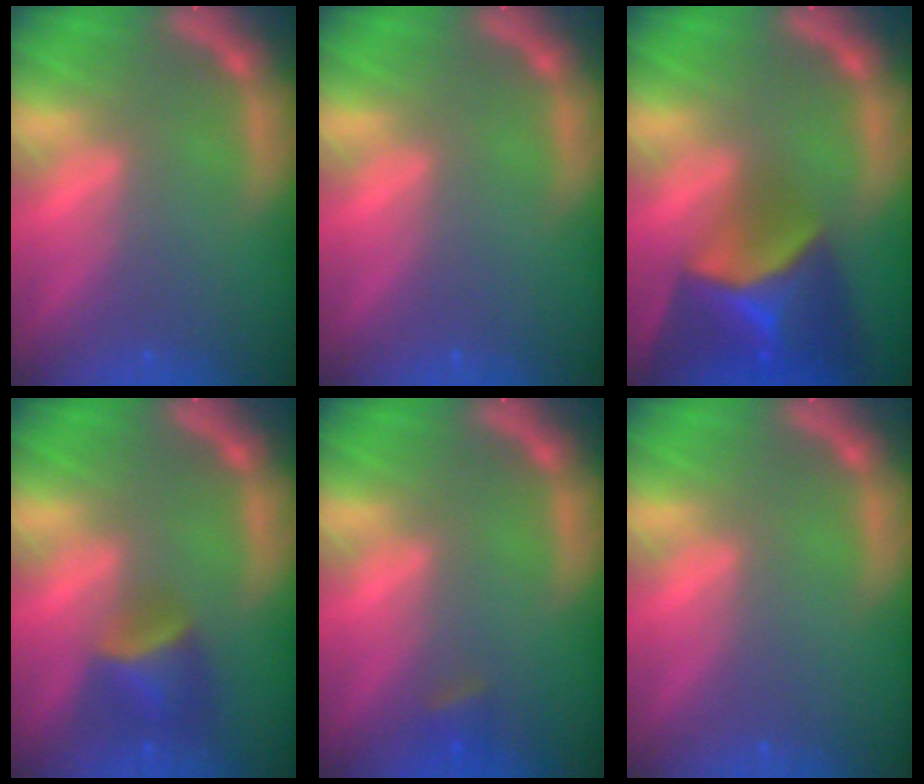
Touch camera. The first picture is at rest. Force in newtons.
{"total": 0.0}
{"total": 9.9}
{"total": 4.0}
{"total": 1.4}
{"total": 0.0}